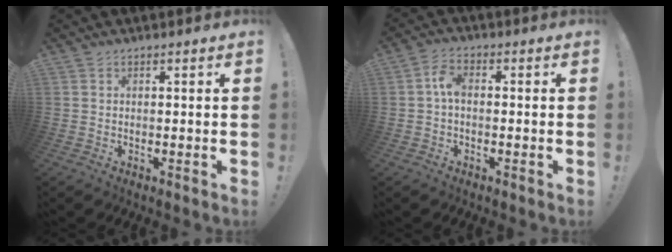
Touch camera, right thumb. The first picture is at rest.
{"total": 4.6, "force": [-0.1, 2.6, 3.8], "torque": [-0.081, 0.011, -0.001]}